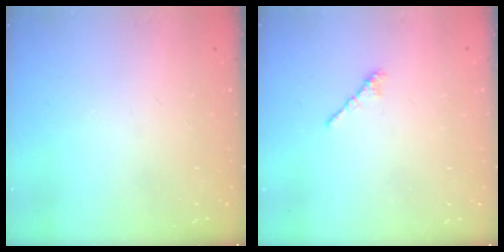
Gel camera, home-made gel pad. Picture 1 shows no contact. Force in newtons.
{"total": 2.4, "press": 2.3, "slide": 0.7}